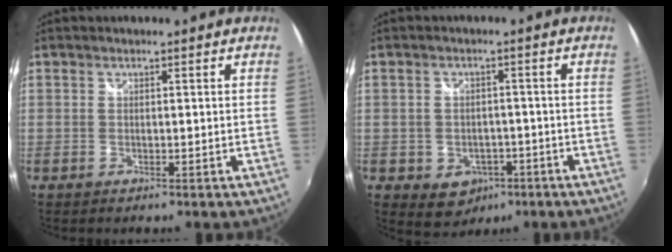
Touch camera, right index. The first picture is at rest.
{"total": 6.3, "force": [-2.9, 5.1, 2.2], "torque": [-0.053, 0.004, -0.025]}